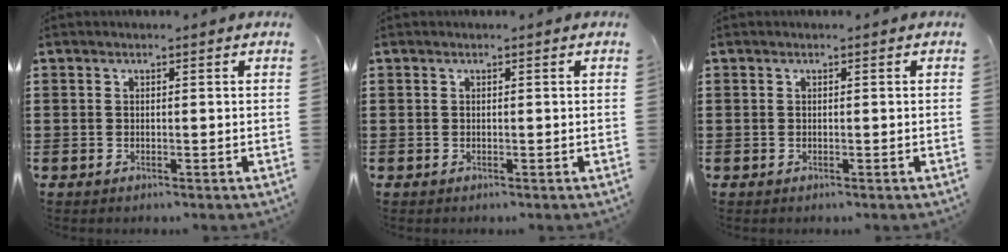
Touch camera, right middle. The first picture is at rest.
{"total": 0.0}
{"total": 0.0}